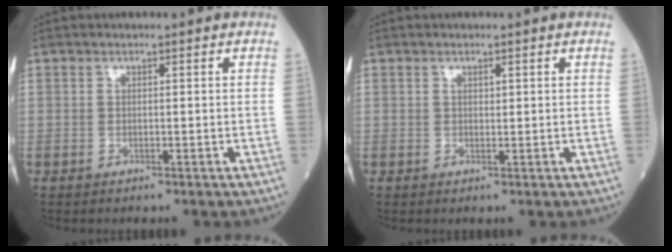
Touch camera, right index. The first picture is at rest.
{"total": 0.6, "force": [0.3, 0.2, 0.4], "torque": [-0.012, -0.002, 0.006]}